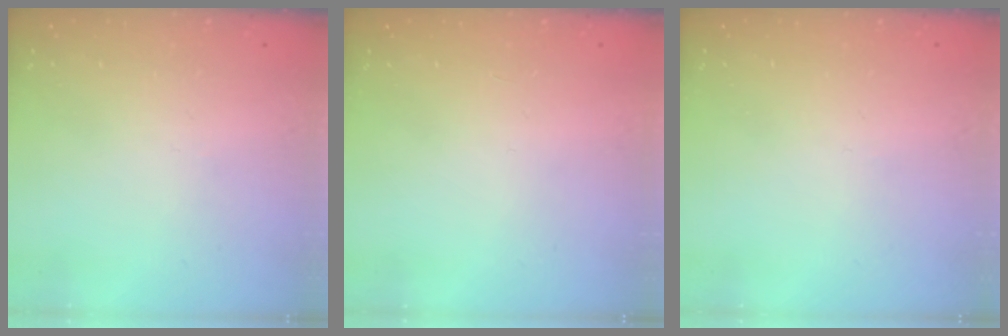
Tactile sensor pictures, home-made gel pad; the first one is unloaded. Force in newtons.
{"total": 0.0}
{"total": 0.0}